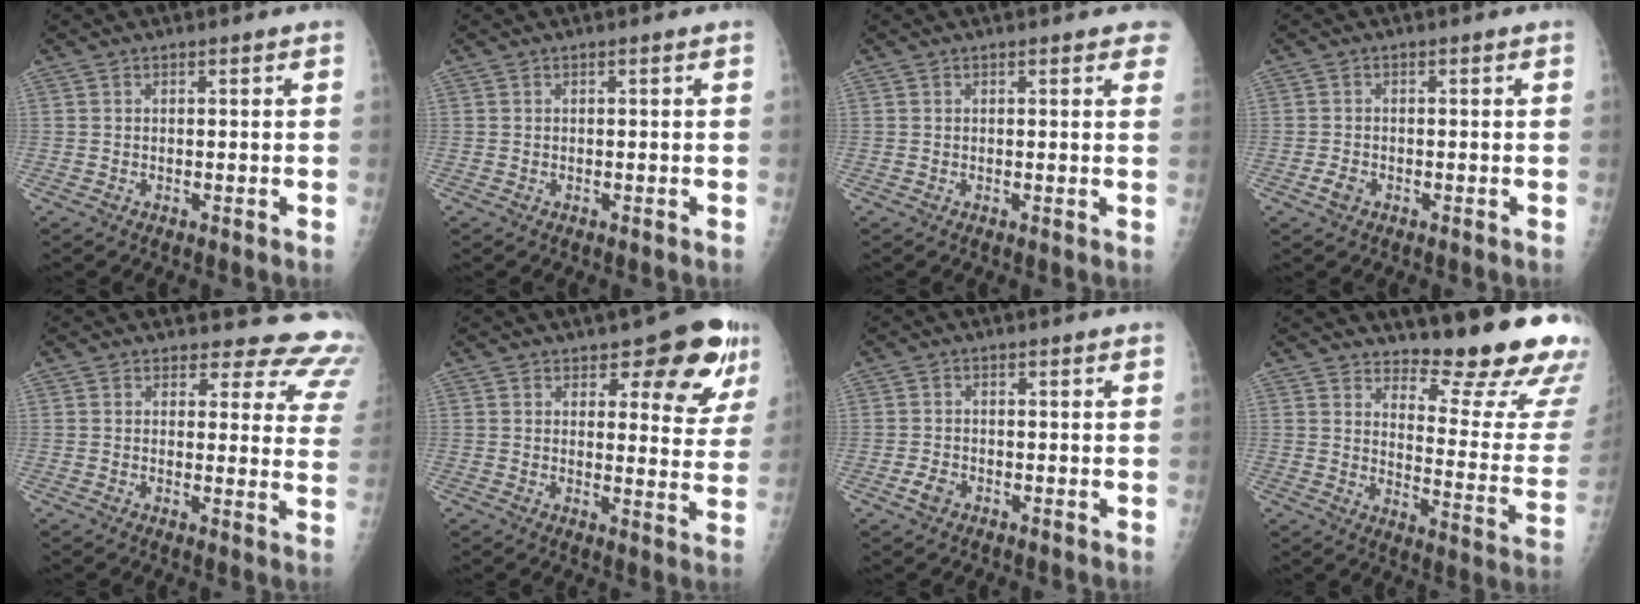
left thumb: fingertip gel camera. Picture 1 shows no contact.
{"total": 0.0}
{"total": 3.1, "force": [2.4, 1.2, 1.6], "torque": [0.006, -0.002, 0.016]}
{"total": 1.9, "force": [-0.9, 1.4, 1.0], "torque": [-0.018, 0.002, -0.018]}
{"total": 13.6, "force": [12.5, 4.8, 1.9], "torque": [0.030, -0.101, 0.105]}
{"total": 11.2, "force": [6.6, 4.9, 7.6], "torque": [-0.044, -0.035, 0.080]}
{"total": 2.3, "force": [-1.1, 1.6, 1.2], "torque": [-0.021, 0.002, -0.022]}
{"total": 19.8, "force": [16.2, 4.2, 10.7], "torque": [-0.105, -0.162, 0.204]}